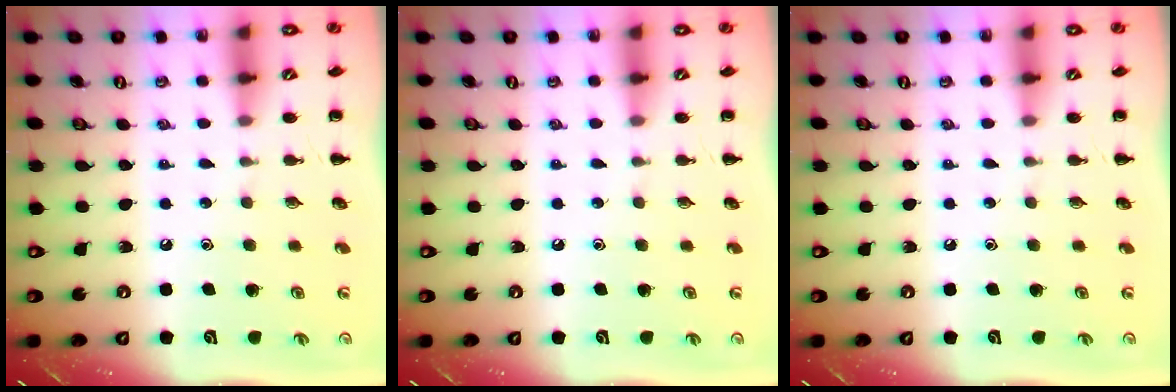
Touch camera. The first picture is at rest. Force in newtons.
{"total": 0.0}
{"total": 0.0}